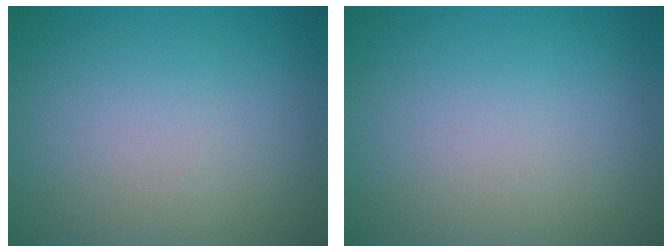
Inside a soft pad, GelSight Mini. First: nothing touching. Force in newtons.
{"total": 0.0}